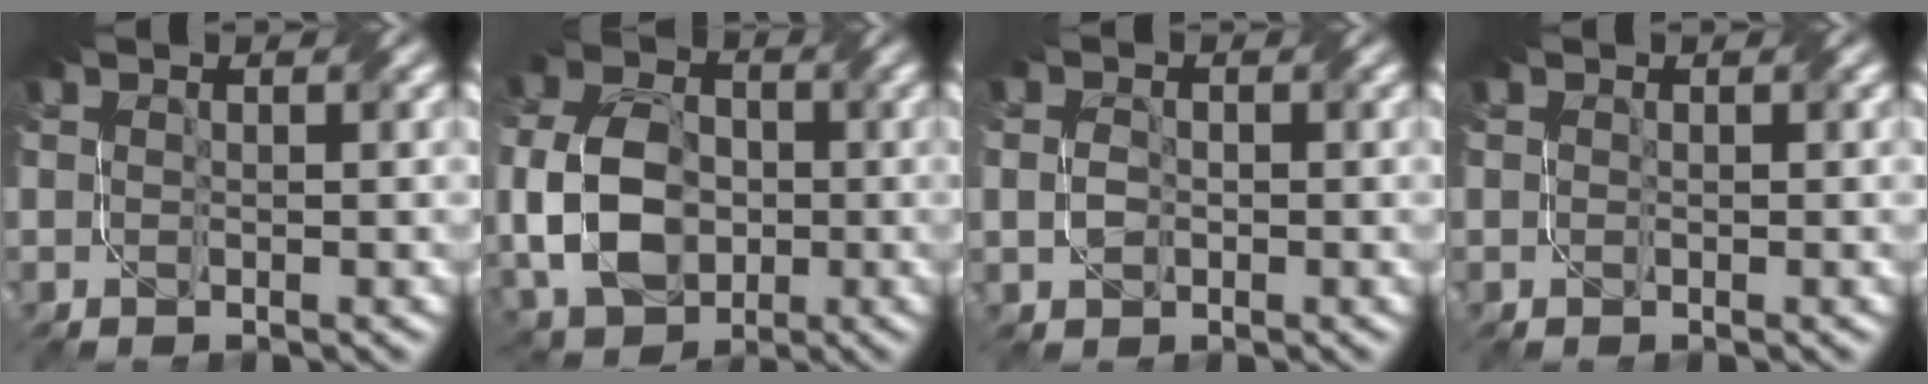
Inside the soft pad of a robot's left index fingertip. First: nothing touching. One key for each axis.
{"total": 8.0, "fx": -1.9, "fy": 5.6, "fz": 5.5, "tx": -0.113, "ty": -0.001, "tz": -0.047}
{"total": 1.4, "fx": -0.9, "fy": 0.7, "fz": 0.7, "tx": -0.017, "ty": -0.004, "tz": -0.019}
{"total": 0.0}